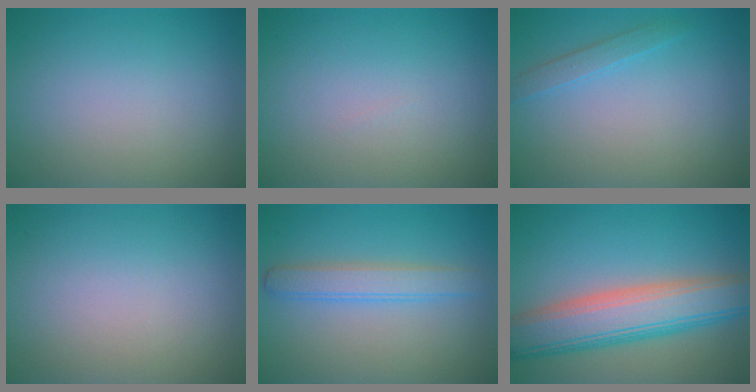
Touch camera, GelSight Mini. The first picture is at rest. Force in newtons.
{"total": 0.0}
{"total": 1.3, "press": 1.3, "slide": 0.1}
{"total": 0.0}
{"total": 2.9, "press": 2.9, "slide": 0.1}
{"total": 8.4, "press": 8.4, "slide": 0.1}